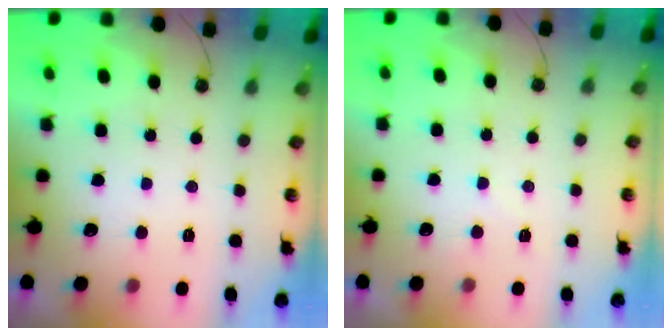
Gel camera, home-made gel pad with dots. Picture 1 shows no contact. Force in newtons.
{"total": 3.6, "press": 3.6, "slide": 0.5}